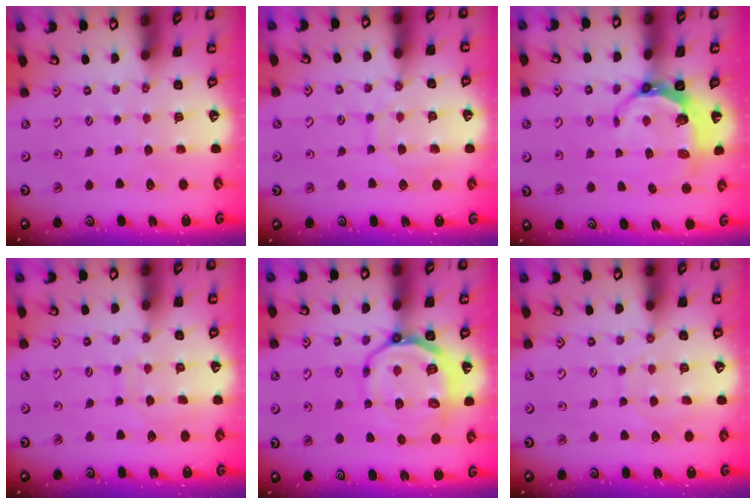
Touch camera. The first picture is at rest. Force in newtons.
{"total": 9.2, "press": 9.2, "slide": 0.7}
{"total": 7.1, "press": 6.1, "slide": 3.6}
{"total": 6.0, "press": 6.0, "slide": 0.5}
{"total": 14.1, "press": 13.7, "slide": 3.3}
{"total": 5.1, "press": 5.1, "slide": 0.6}